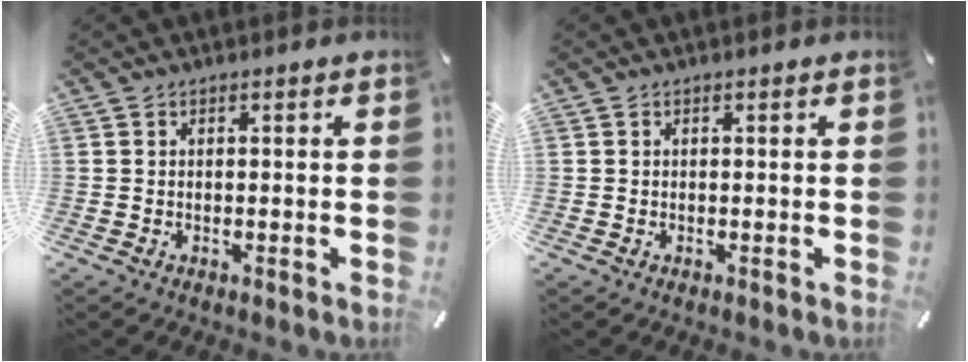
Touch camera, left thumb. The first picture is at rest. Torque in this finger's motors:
{"motor_torque": [-0.02, 0.12, -0.05, 0.04, 0.00]}